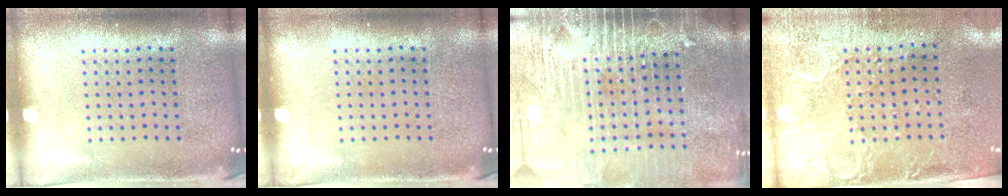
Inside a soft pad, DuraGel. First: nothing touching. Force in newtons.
{"total": 0.0}
{"total": 4.3, "press": 3.7, "slide": 2.2}
{"total": 3.0, "press": 2.3, "slide": 1.9}